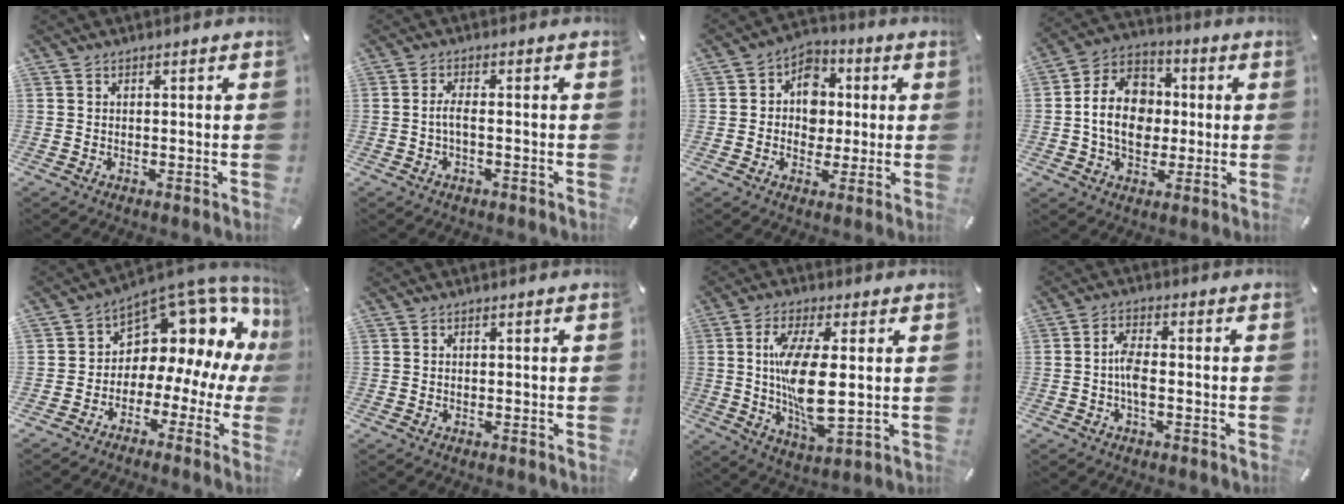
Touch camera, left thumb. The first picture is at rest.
{"total": 3.1, "force": [-0.7, 1.0, 2.8], "torque": [-0.065, 0.000, -0.017]}
{"total": 8.6, "force": [-0.2, 7.9, 3.4], "torque": [-0.048, 0.006, -0.004]}
{"total": 13.1, "force": [-1.1, 10.8, 7.3], "torque": [-0.150, 0.018, -0.021]}
{"total": 10.9, "force": [5.7, 7.5, 5.5], "torque": [-0.084, -0.070, 0.095]}
{"total": 0.0}
{"total": 14.3, "force": [1.1, 5.0, 13.3], "torque": [-0.273, -0.017, 0.015]}
{"total": 5.0, "force": [-1.0, 2.0, 4.5], "torque": [-0.092, 0.003, -0.020]}